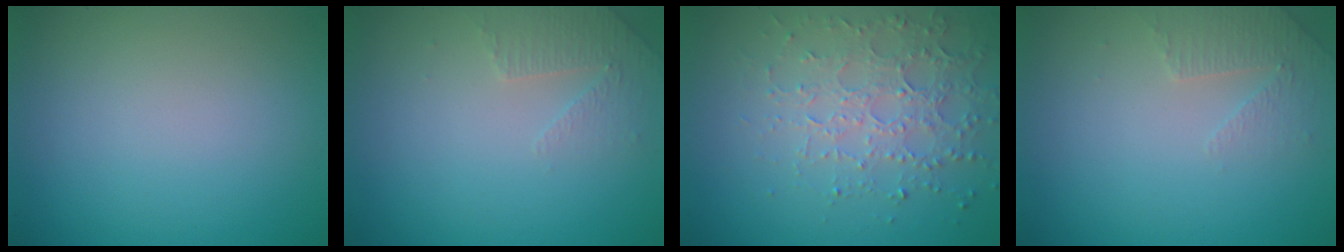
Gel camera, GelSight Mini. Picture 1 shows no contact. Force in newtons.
{"total": 1.9, "press": 1.8, "slide": 0.5}
{"total": 3.7, "press": 3.7, "slide": 0.5}
{"total": 1.9, "press": 1.8, "slide": 0.5}